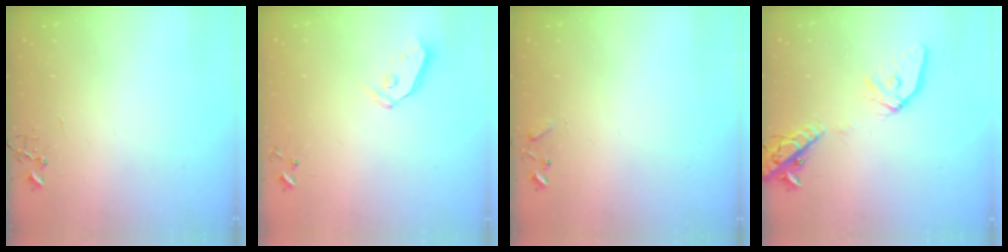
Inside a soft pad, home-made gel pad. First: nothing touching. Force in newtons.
{"total": 4.8, "press": 4.8, "slide": 0.5}
{"total": 5.8, "press": 5.8, "slide": 0.5}
{"total": 15.2, "press": 14.9, "slide": 3.0}